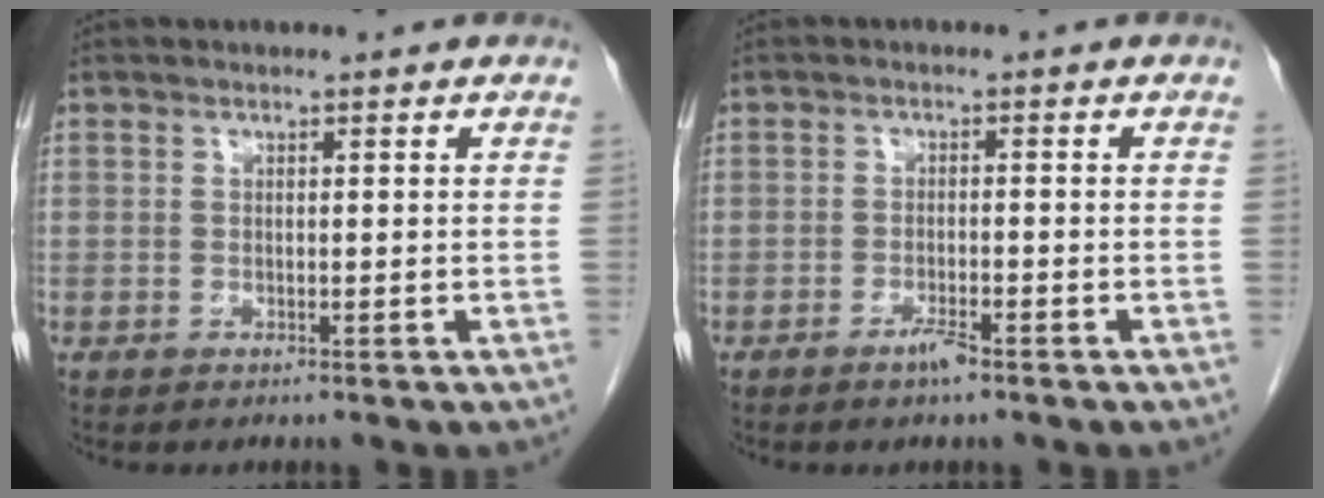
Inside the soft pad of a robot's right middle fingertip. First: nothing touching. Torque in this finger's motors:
{"motor_torque": [1.08, -0.48, 0.11, 0.05]}